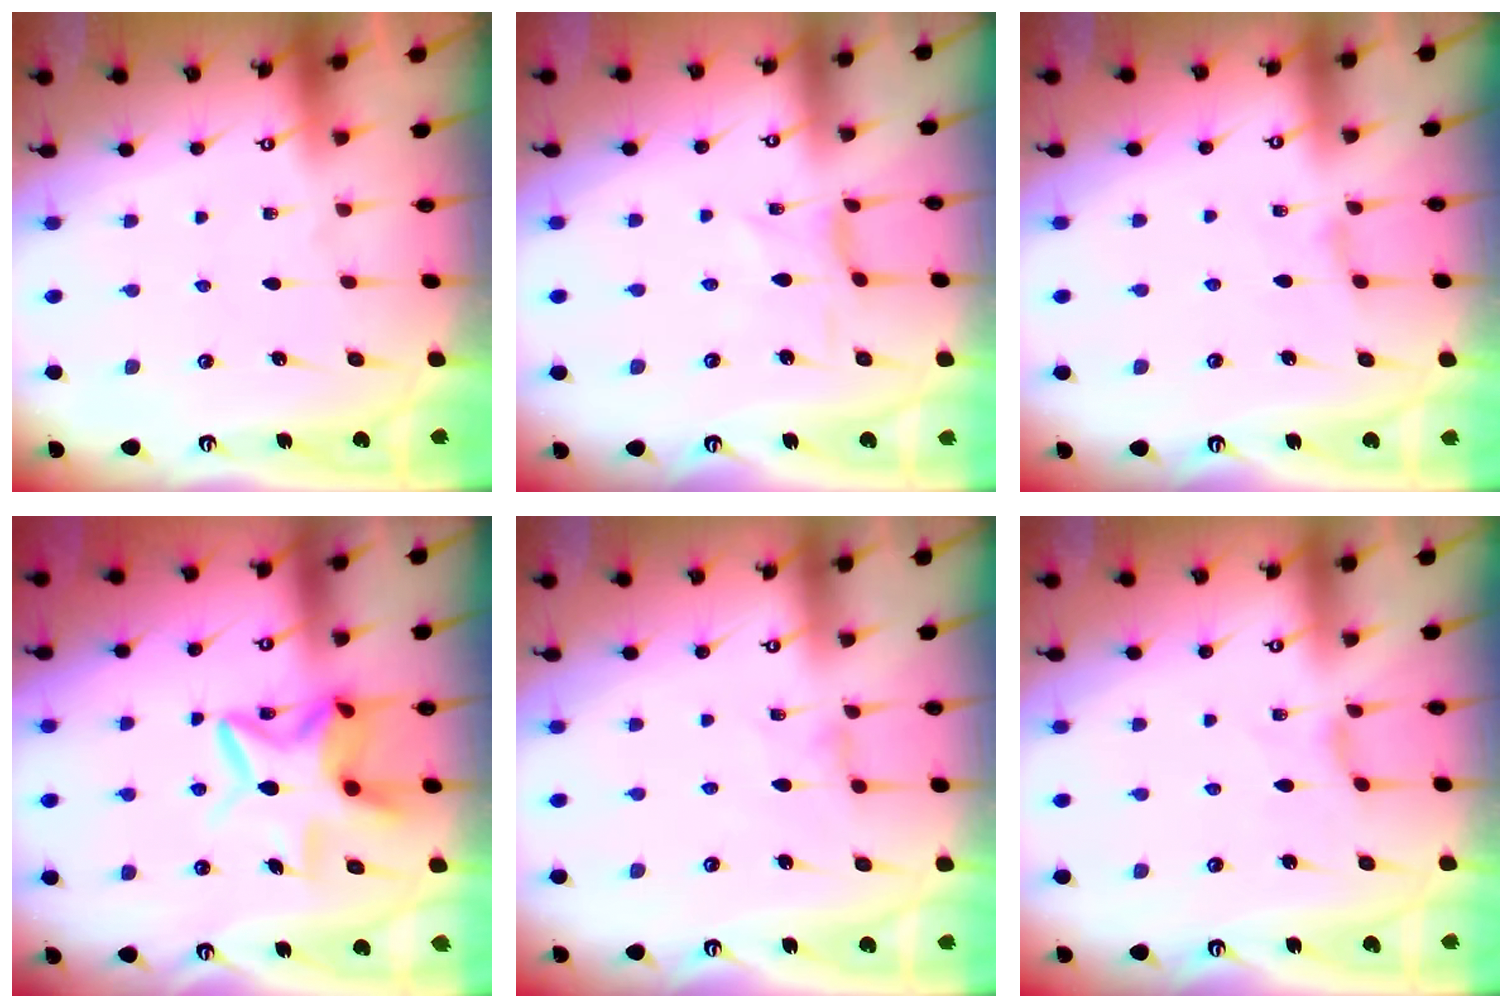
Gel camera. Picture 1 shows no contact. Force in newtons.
{"total": 0.0}
{"total": 1.8, "press": 1.7, "slide": 0.4}
{"total": 11.5, "press": 11.4, "slide": 1.3}
{"total": 0.8, "press": 0.7, "slide": 0.4}
{"total": 0.0}